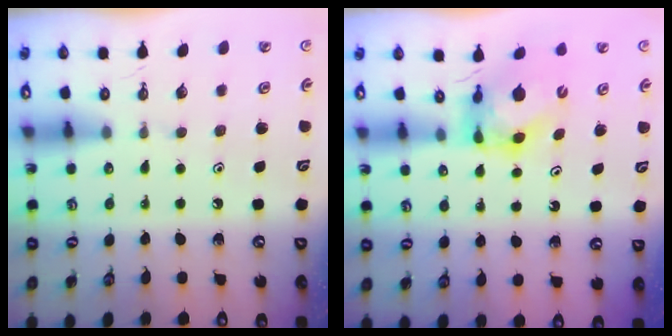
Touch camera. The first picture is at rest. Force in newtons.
{"total": 5.6, "press": 5.6, "slide": 0.7}